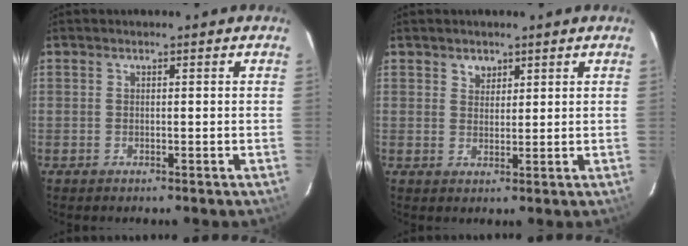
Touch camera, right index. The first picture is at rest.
{"total": 2.3, "force": [1.5, 1.6, 0.5], "torque": [-0.002, 0.005, 0.027]}